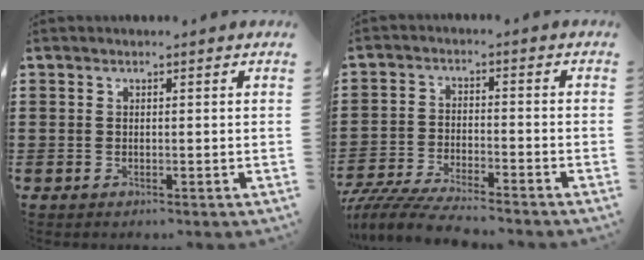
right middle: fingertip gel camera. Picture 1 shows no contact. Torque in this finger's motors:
{"motor_torque": [0.91, 0.02, 0.64, 0.19]}